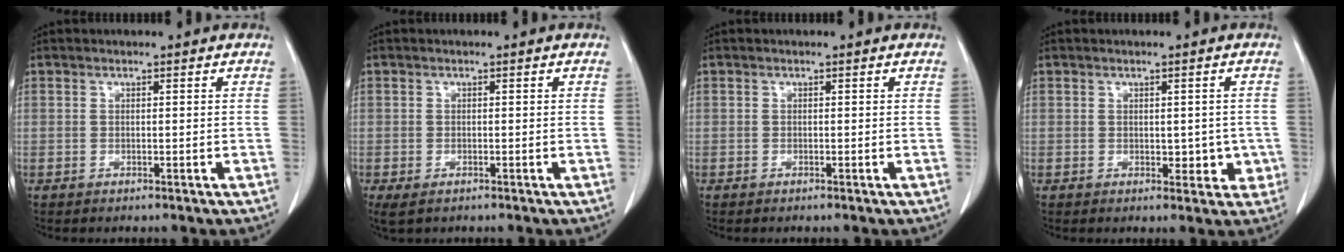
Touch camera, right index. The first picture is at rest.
{"total": 2.4, "force": [-1.3, 1.3, 1.6], "torque": [-0.038, -0.008, -0.014]}
{"total": 0.0}
{"total": 3.5, "force": [-0.4, 2.3, 2.7], "torque": [-0.023, 0.005, 0.002]}